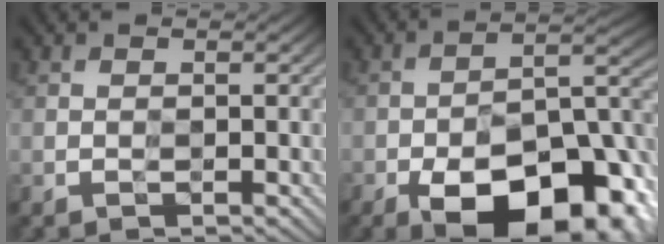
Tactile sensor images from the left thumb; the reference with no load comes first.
{"total": 17.5, "force": [-10.6, 7.8, 11.5], "torque": [-0.155, -0.011, -0.171]}